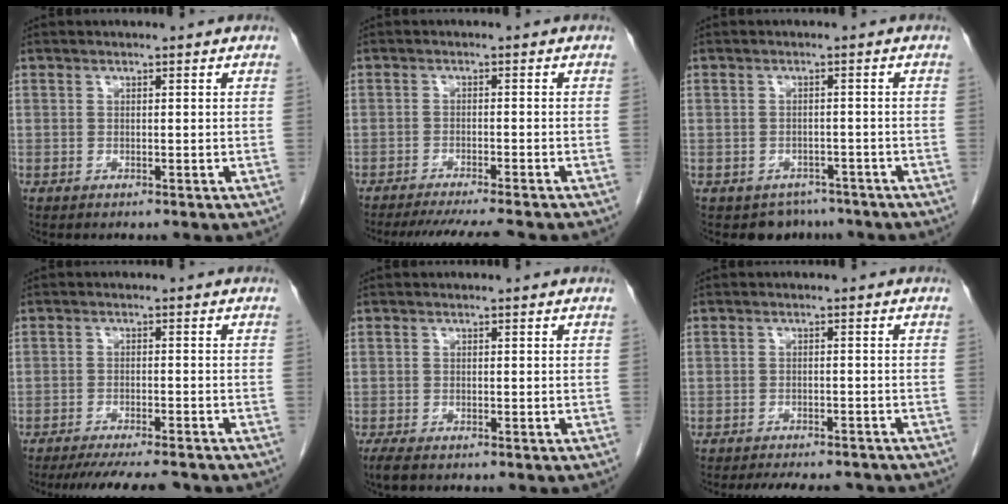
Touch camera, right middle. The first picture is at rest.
{"total": 9.8, "force": [-8.7, -0.2, 4.5], "torque": [-0.049, -0.021, -0.126]}
{"total": 3.8, "force": [-3.1, 2.2, -0.1], "torque": [0.007, 0.007, -0.041]}
{"total": 11.1, "force": [-9.9, 1.2, 4.9], "torque": [-0.064, -0.016, -0.135]}
{"total": 2.5, "force": [-1.9, 0.7, 1.5], "torque": [-0.032, -0.009, -0.030]}
{"total": 9.8, "force": [-8.8, 2.6, 3.4], "torque": [-0.052, 0.000, -0.109]}